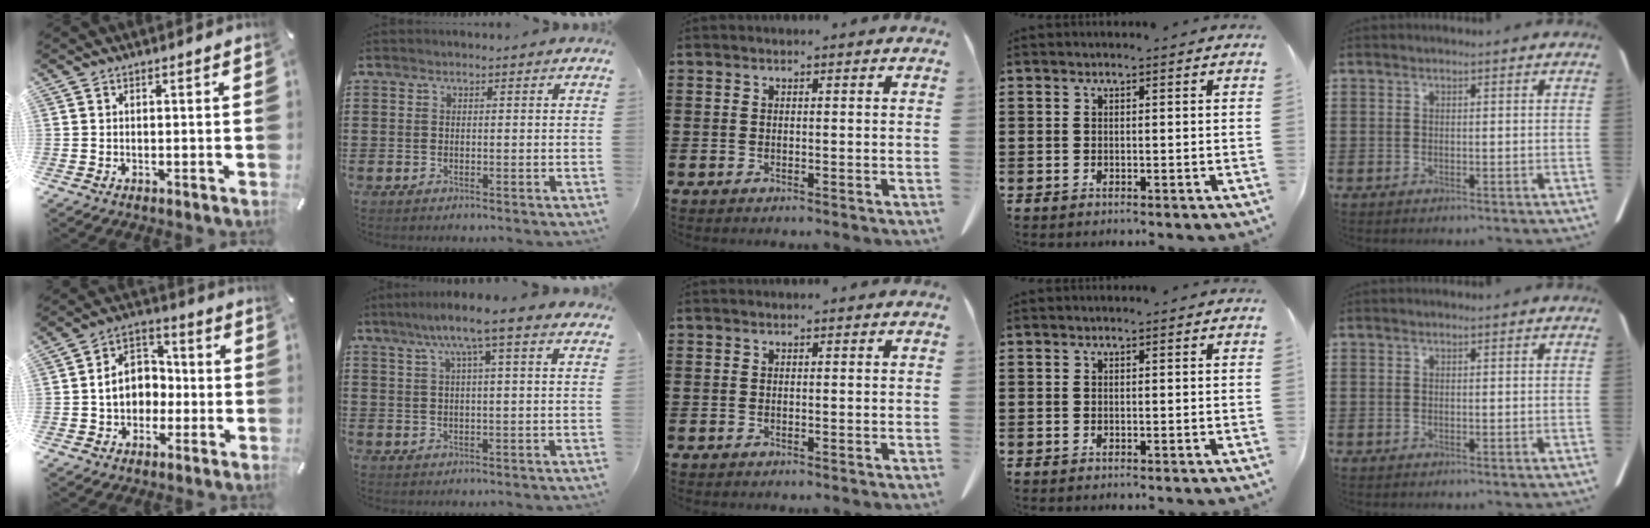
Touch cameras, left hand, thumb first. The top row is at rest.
{"thumb": {"total": 9.4, "force": [-1.5, 7.9, 4.8], "torque": [-0.092, 0.025, -0.027]}, "index": {"total": 6.5, "force": [4.1, -0.1, 5.1], "torque": [-0.110, -0.002, 0.068]}}